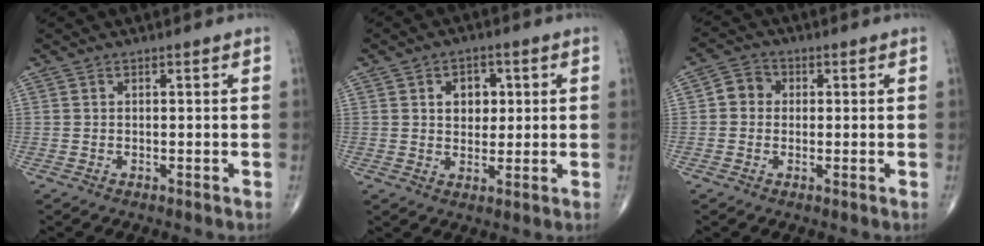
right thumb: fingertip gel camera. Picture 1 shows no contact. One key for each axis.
{"total": 5.8, "fx": 1.5, "fy": 4.3, "fz": 3.6, "tx": -0.022, "ty": -0.004, "tz": 0.020}
{"total": 4.1, "fx": 0.2, "fy": 3.7, "fz": 1.8, "tx": -0.015, "ty": 0.011, "tz": -0.007}